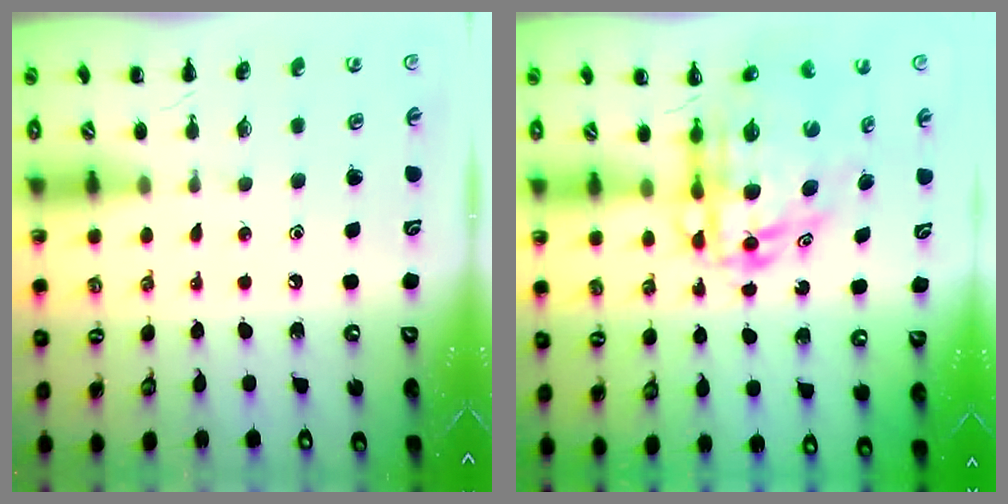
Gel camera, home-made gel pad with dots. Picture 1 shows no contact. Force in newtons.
{"total": 11.3, "press": 10.9, "slide": 2.7}